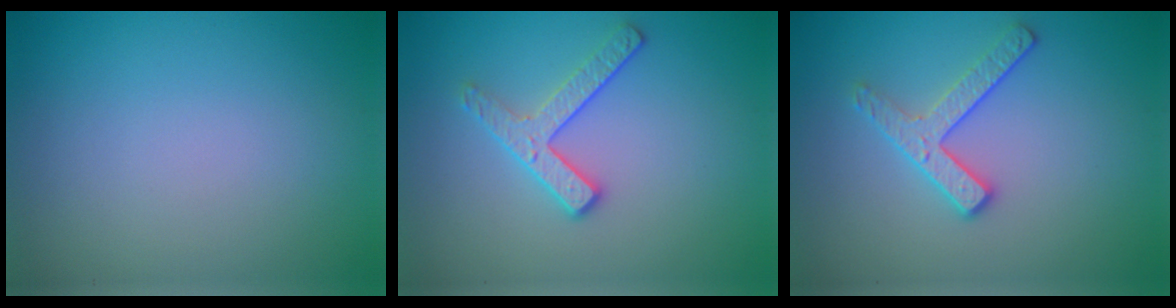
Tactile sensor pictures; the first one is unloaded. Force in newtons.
{"total": 2.8, "press": 2.5, "slide": 1.3}
{"total": 2.8, "press": 2.5, "slide": 1.3}